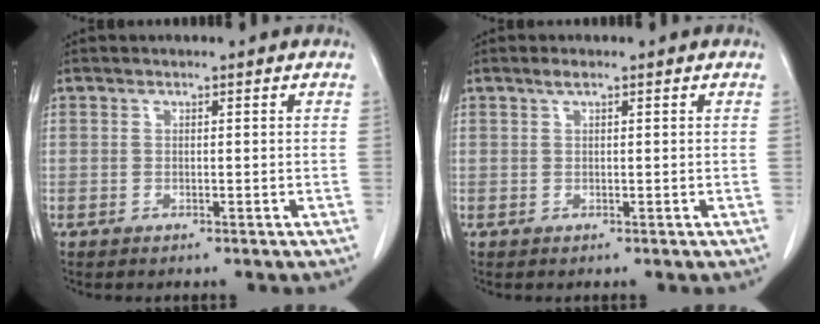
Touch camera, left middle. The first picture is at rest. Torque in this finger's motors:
{"motor_torque": [0.26, -0.17, 0.01, 0.00]}